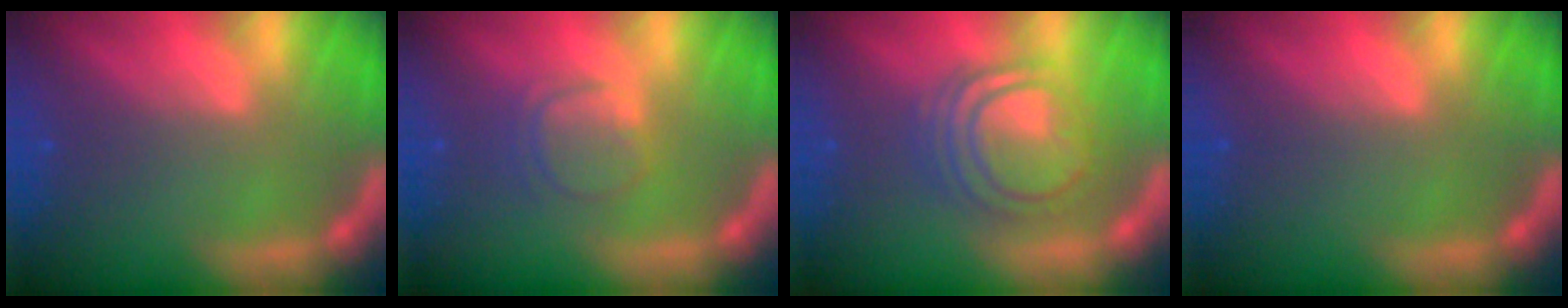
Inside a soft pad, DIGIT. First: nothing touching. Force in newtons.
{"total": 3.0}
{"total": 7.1}
{"total": 0.0}